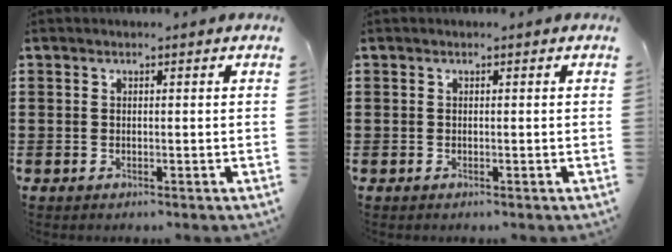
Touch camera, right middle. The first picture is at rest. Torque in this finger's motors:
{"motor_torque": [0.00, -0.02, -0.07, -0.01]}